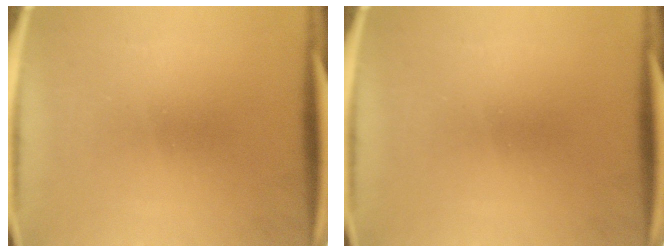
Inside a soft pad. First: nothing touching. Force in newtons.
{"total": 0.0}